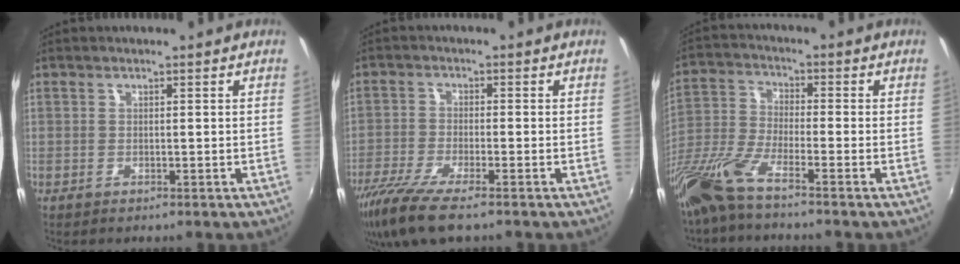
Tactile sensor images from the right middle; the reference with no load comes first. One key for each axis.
{"total": 9.4, "fx": -6.9, "fy": 1.4, "fz": 6.2, "tx": -0.146, "ty": -0.036, "tz": -0.130}
{"total": 11.3, "fx": -8.6, "fy": 0.9, "fz": 7.2, "tx": -0.163, "ty": -0.025, "tz": -0.174}